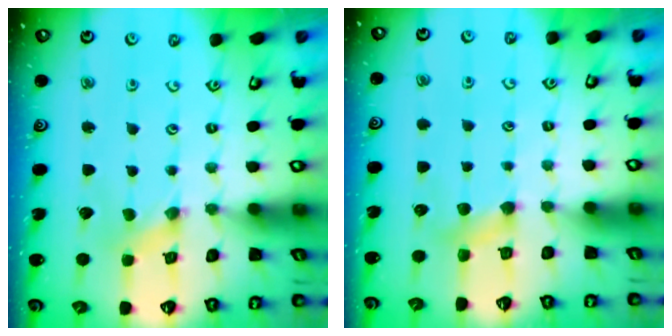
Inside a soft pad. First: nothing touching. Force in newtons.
{"total": 4.6, "press": 4.6, "slide": 0.5}